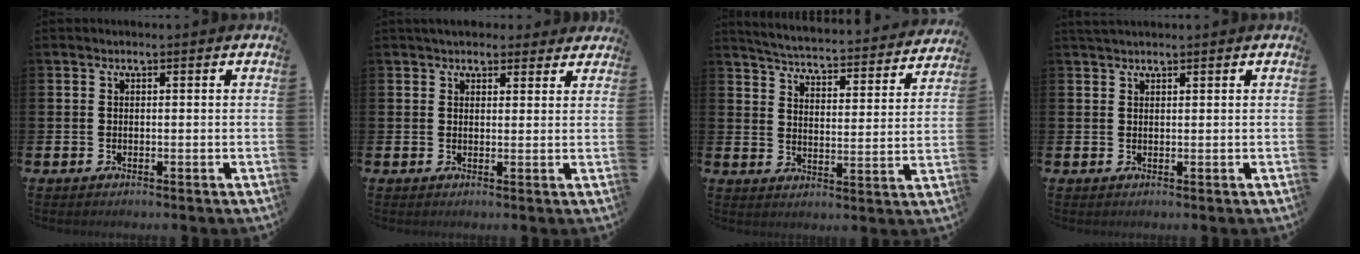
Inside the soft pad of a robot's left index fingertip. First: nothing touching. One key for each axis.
{"total": 3.5, "fx": 3.2, "fy": 1.4, "fz": 0.3, "tx": -0.002, "ty": -0.011, "tz": 0.058}
{"total": 4.5, "fx": 4.5, "fy": 0.3, "fz": 0.7, "tx": -0.039, "ty": -0.045, "tz": 0.071}
{"total": 1.4, "fx": 1.3, "fy": 0.3, "fz": 0.3, "tx": -0.004, "ty": 0.002, "tz": 0.023}